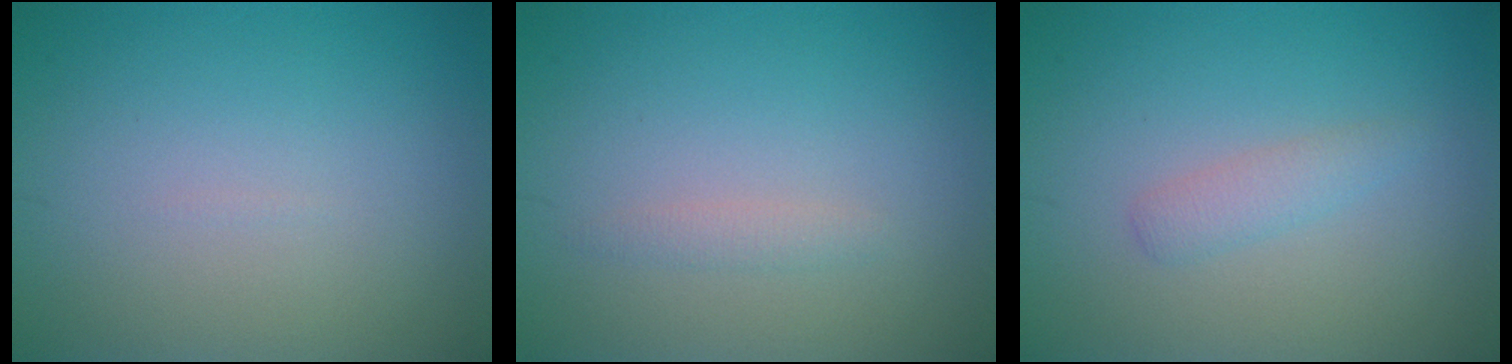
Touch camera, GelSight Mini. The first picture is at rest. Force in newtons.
{"total": 0.9, "press": 0.9, "slide": 0.1}
{"total": 1.4, "press": 1.4, "slide": 0.0}